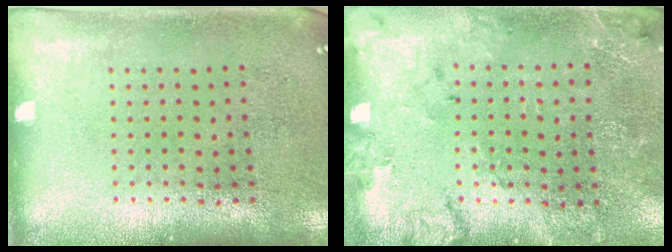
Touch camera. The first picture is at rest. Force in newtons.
{"total": 1.8, "press": 1.6, "slide": 0.7}